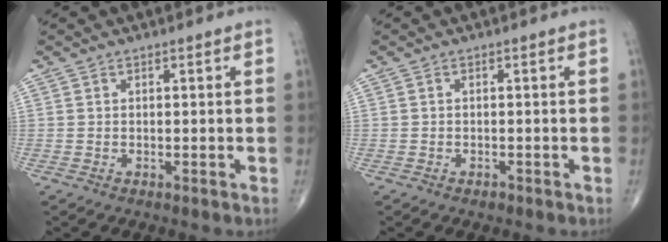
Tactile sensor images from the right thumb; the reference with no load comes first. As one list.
[{"total": 0.8, "force": [-0.5, 0.4, 0.3], "torque": [-0.004, 0.000, -0.009]}]